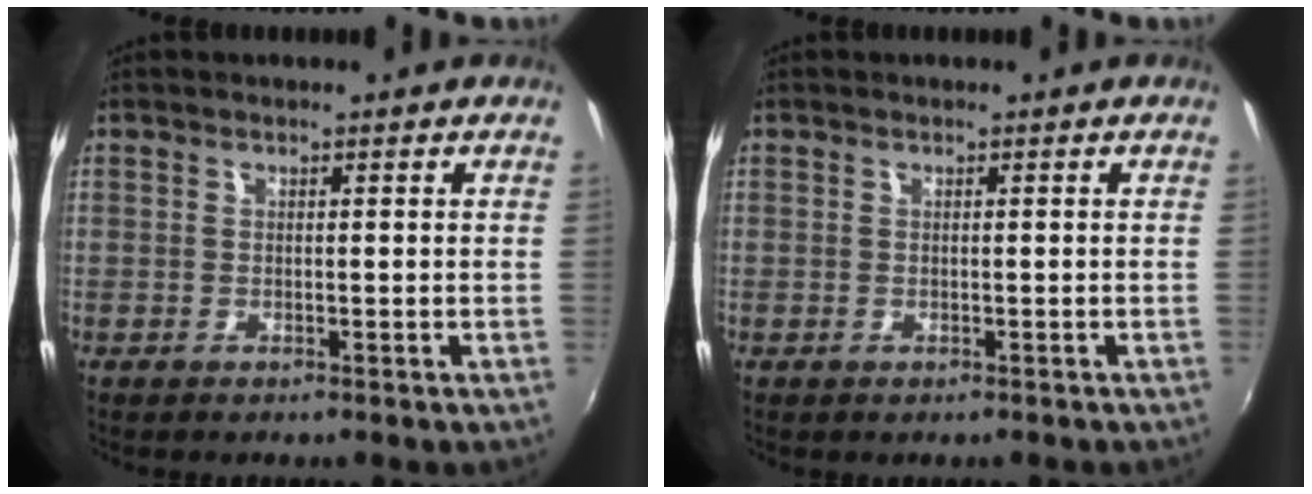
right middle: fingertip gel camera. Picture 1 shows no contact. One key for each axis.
{"total": 0.0}